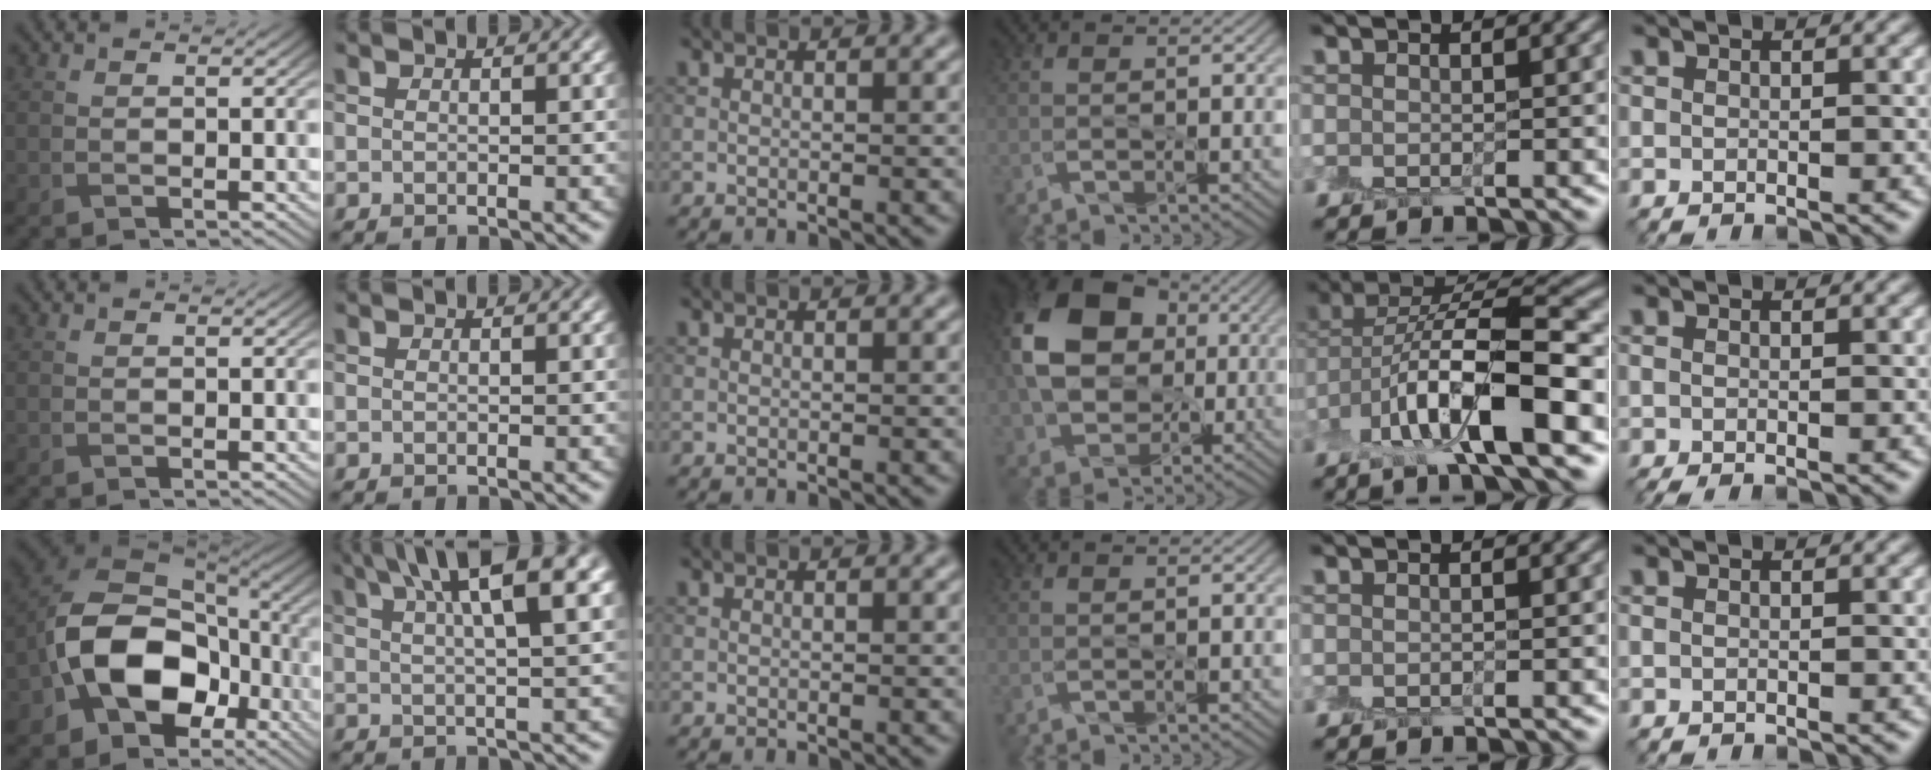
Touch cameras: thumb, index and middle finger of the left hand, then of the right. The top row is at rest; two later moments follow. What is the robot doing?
{"motion": "peel", "object": "shipping label"}